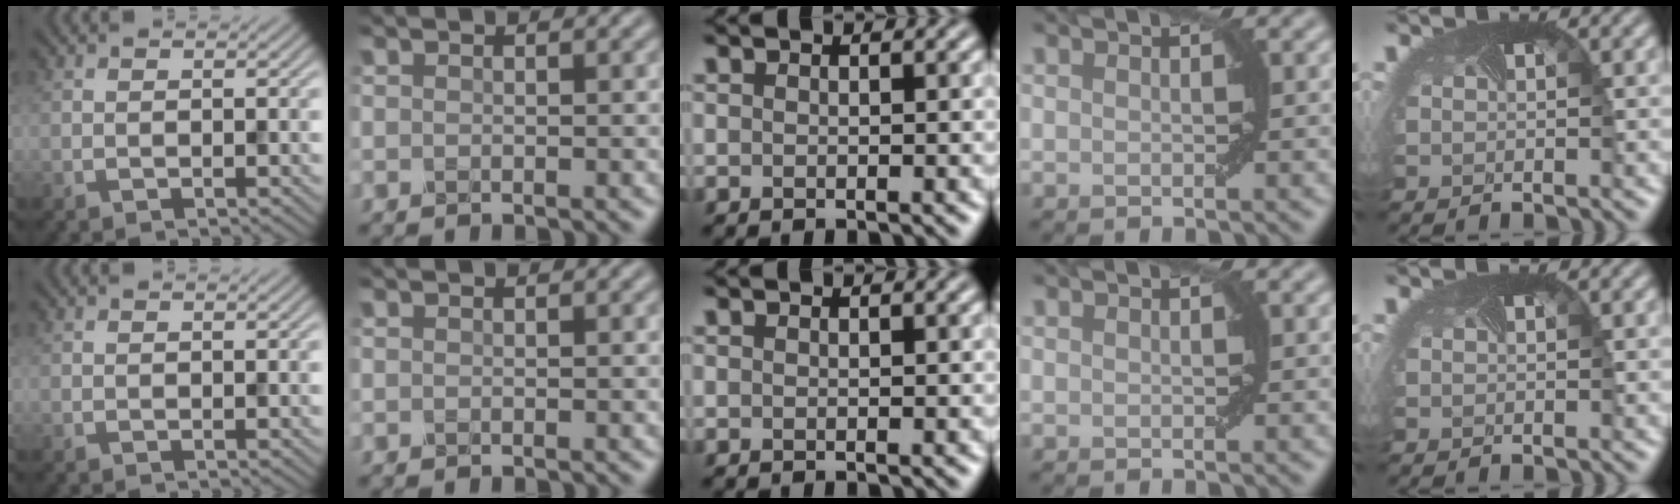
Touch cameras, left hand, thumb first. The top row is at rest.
{}